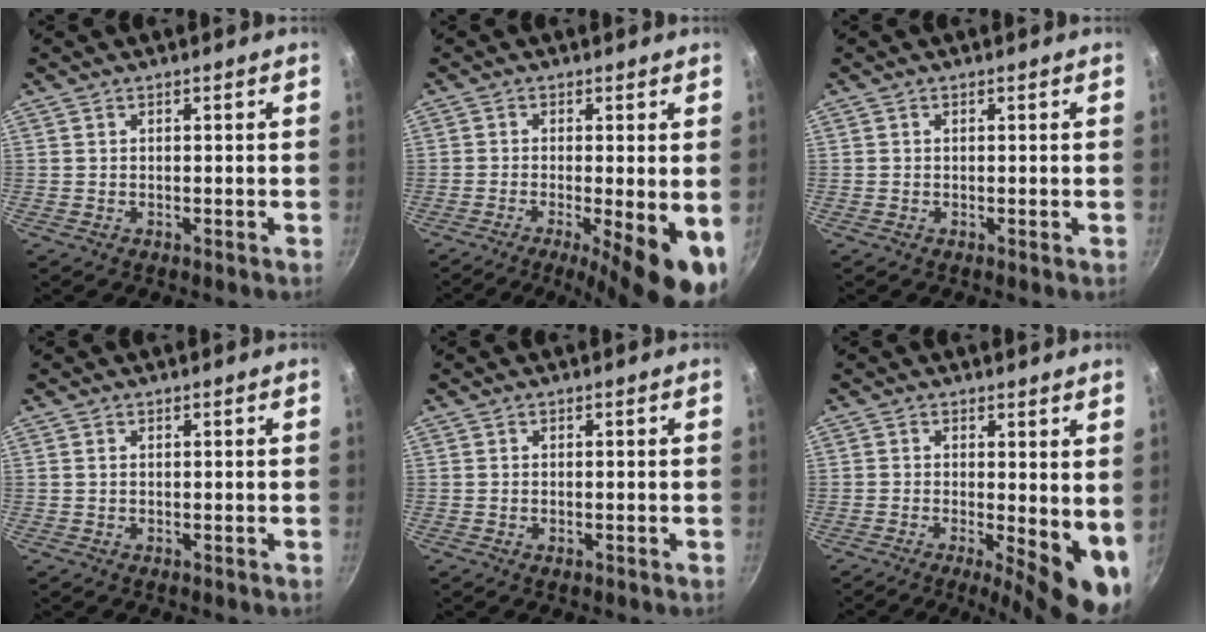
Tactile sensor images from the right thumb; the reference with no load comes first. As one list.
[{"total": 12.5, "force": [-4.0, 3.2, 11.4], "torque": [-0.157, -0.004, -0.058]}, {"total": 0.0}, {"total": 0.5, "force": [0.1, 0.3, 0.3], "torque": [-0.008, 0.001, 0.002]}, {"total": 0.8, "force": [-0.2, 0.4, 0.7], "torque": [-0.011, 0.001, -0.005]}, {"total": 10.9, "force": [-1.3, 4.0, 10.0], "torque": [-0.114, -0.012, -0.011]}]